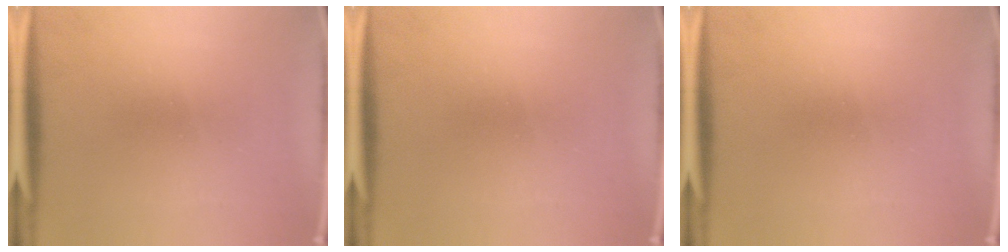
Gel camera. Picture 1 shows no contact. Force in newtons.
{"total": 0.0}
{"total": 0.0}